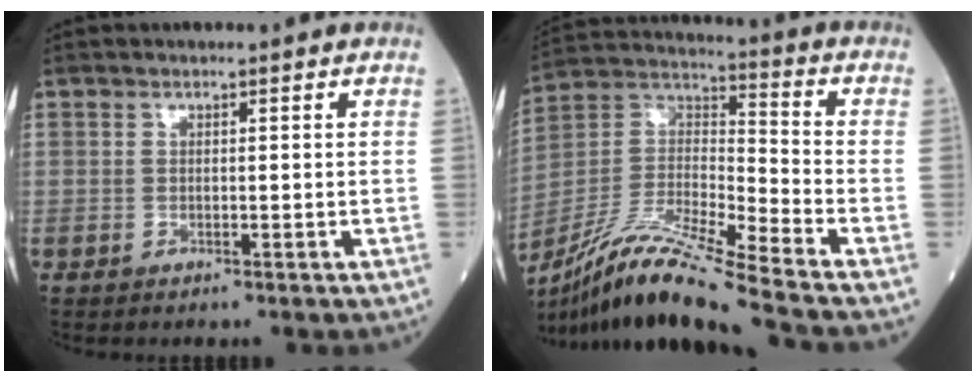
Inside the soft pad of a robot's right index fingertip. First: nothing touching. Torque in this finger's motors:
{"motor_torque": [-0.19, -0.78, 0.47, 0.15]}